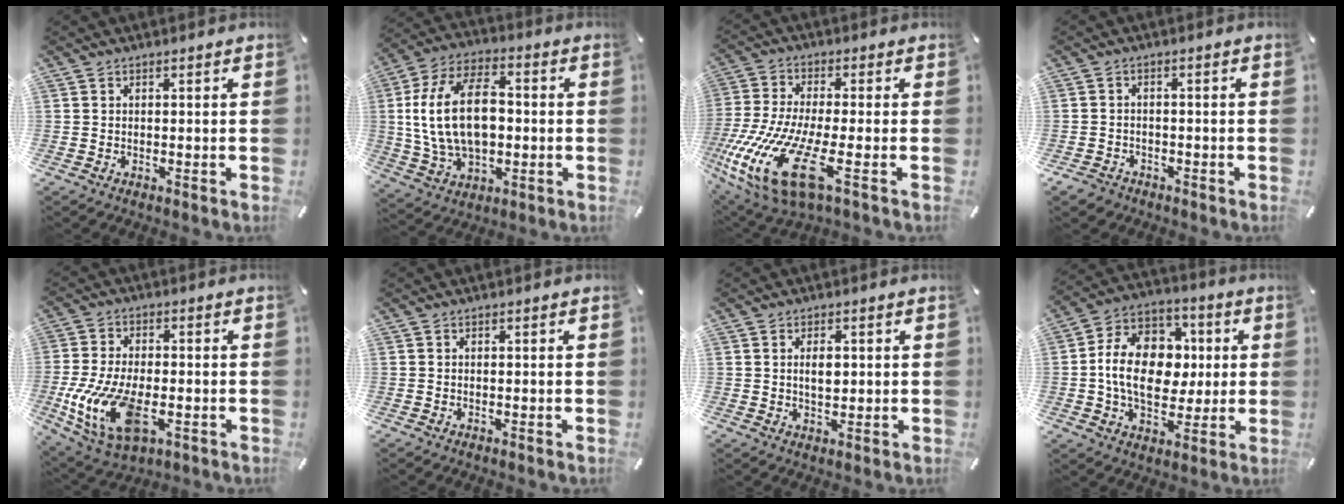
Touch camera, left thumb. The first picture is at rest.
{"total": 18.9, "force": [0.6, 12.3, 14.4], "torque": [-0.302, 0.011, 0.009]}
{"total": 19.2, "force": [-7.1, 6.7, 16.5], "torque": [-0.368, -0.009, -0.119]}
{"total": 2.8, "force": [-2.1, 1.8, 0.6], "torque": [-0.016, 0.012, -0.044]}
{"total": 15.9, "force": [-4.2, 8.6, 12.7], "torque": [-0.280, -0.005, -0.070]}
{"total": 0.0}
{"total": 3.6, "force": [0.6, 2.0, 2.9], "torque": [-0.045, 0.000, 0.006]}
{"total": 16.4, "force": [-0.4, 12.5, 10.5], "torque": [-0.199, 0.017, -0.004]}